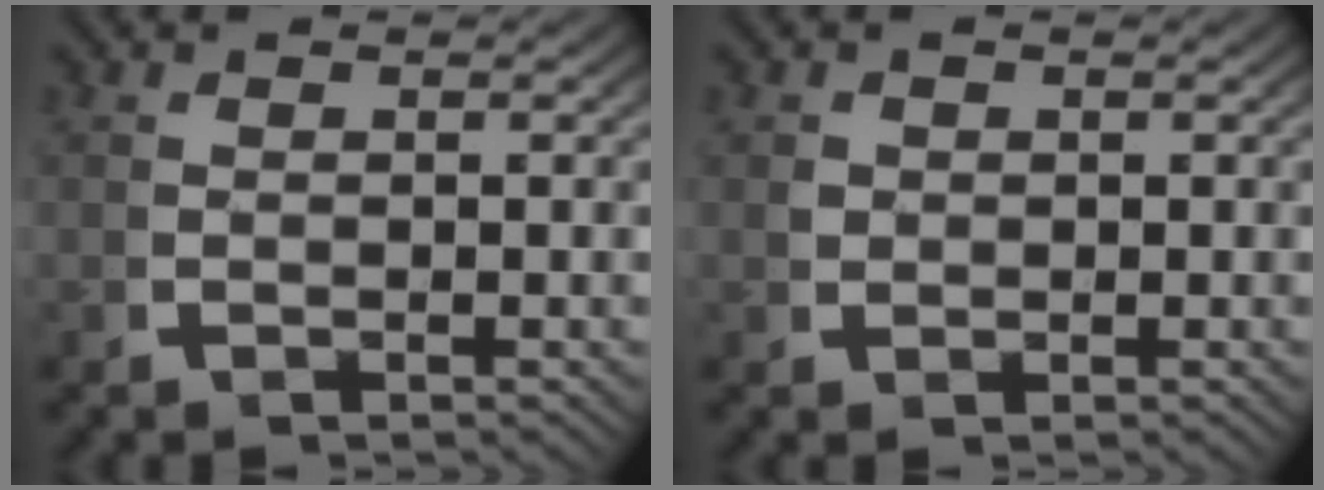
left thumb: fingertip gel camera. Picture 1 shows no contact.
{"total": 1.2, "force": [0.4, 1.1, 0.4], "torque": [-0.012, -0.010, 0.011]}